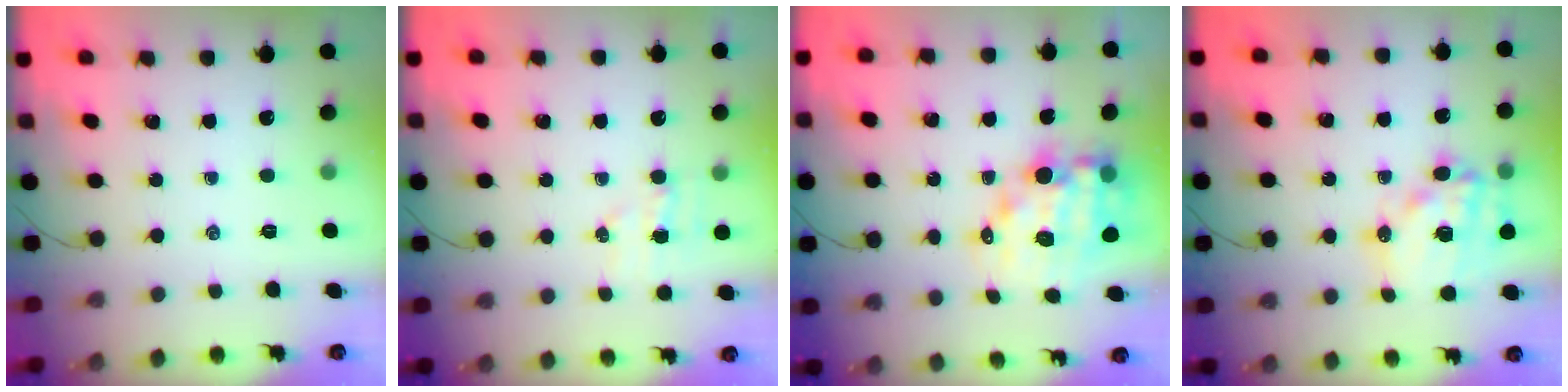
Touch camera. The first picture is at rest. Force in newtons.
{"total": 5.0, "press": 4.9, "slide": 1.2}
{"total": 12.9, "press": 12.5, "slide": 3.3}
{"total": 15.6, "press": 15.2, "slide": 3.4}